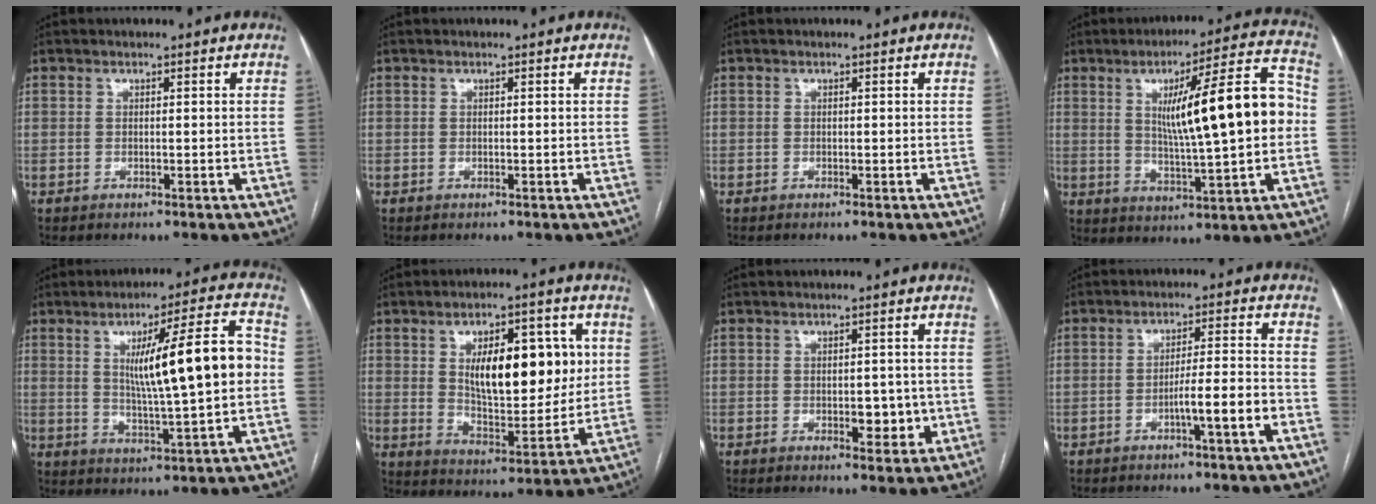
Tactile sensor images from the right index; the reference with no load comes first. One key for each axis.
{"total": 0.0}
{"total": 0.0}
{"total": 16.4, "fx": 1.7, "fy": 1.6, "fz": 16.2, "tx": -0.246, "ty": 0.022, "tz": 0.027}
{"total": 14.8, "fx": 1.6, "fy": 1.0, "fz": 14.7, "tx": -0.226, "ty": 0.014, "tz": 0.027}
{"total": 15.1, "fx": 3.6, "fy": 6.5, "fz": 13.2, "tx": -0.200, "ty": 0.011, "tz": 0.065}
{"total": 4.2, "fx": -0.9, "fy": 2.1, "fz": 3.5, "tx": -0.040, "ty": -0.001, "tz": -0.006}
{"total": 6.4, "fx": -3.0, "fy": -0.3, "fz": 5.7, "tx": -0.090, "ty": 0.010, "tz": -0.047}